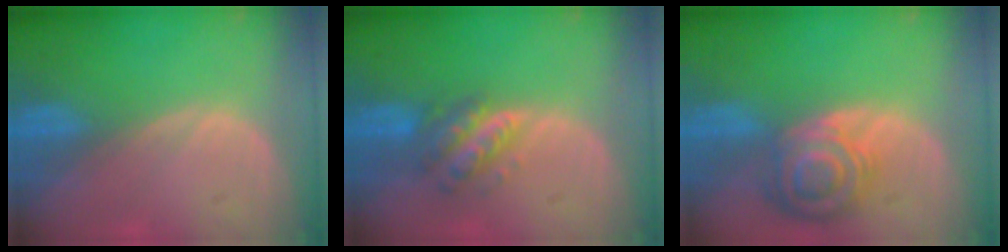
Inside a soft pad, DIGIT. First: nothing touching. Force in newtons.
{"total": 5.8, "press": 5.3, "slide": 2.4}
{"total": 8.3, "press": 7.3, "slide": 4.0}